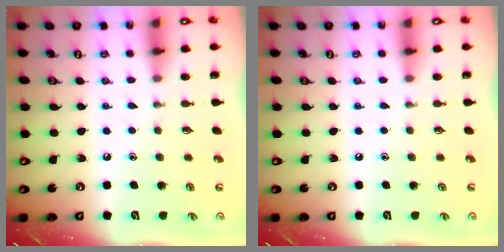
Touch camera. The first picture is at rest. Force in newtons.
{"total": 0.0}